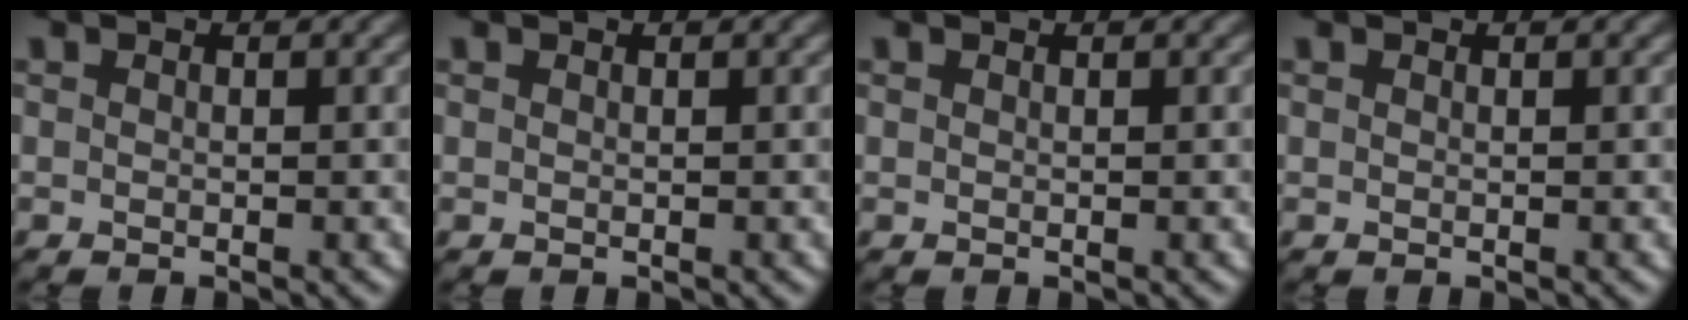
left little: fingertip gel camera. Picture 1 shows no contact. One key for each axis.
{"total": 0.0}
{"total": 0.0}
{"total": 0.0}